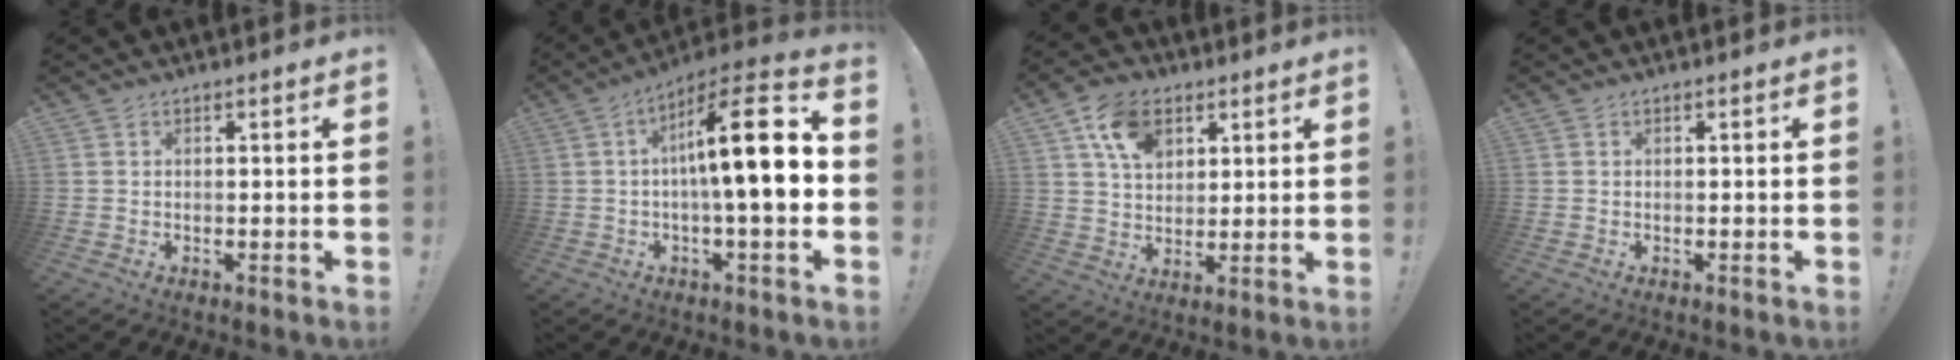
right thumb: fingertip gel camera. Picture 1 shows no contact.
{"total": 17.4, "force": [1.1, 2.9, 17.2], "torque": [-0.278, -0.004, 0.004]}
{"total": 12.0, "force": [5.9, 8.6, 6.0], "torque": [-0.100, -0.012, 0.114]}
{"total": 0.0}